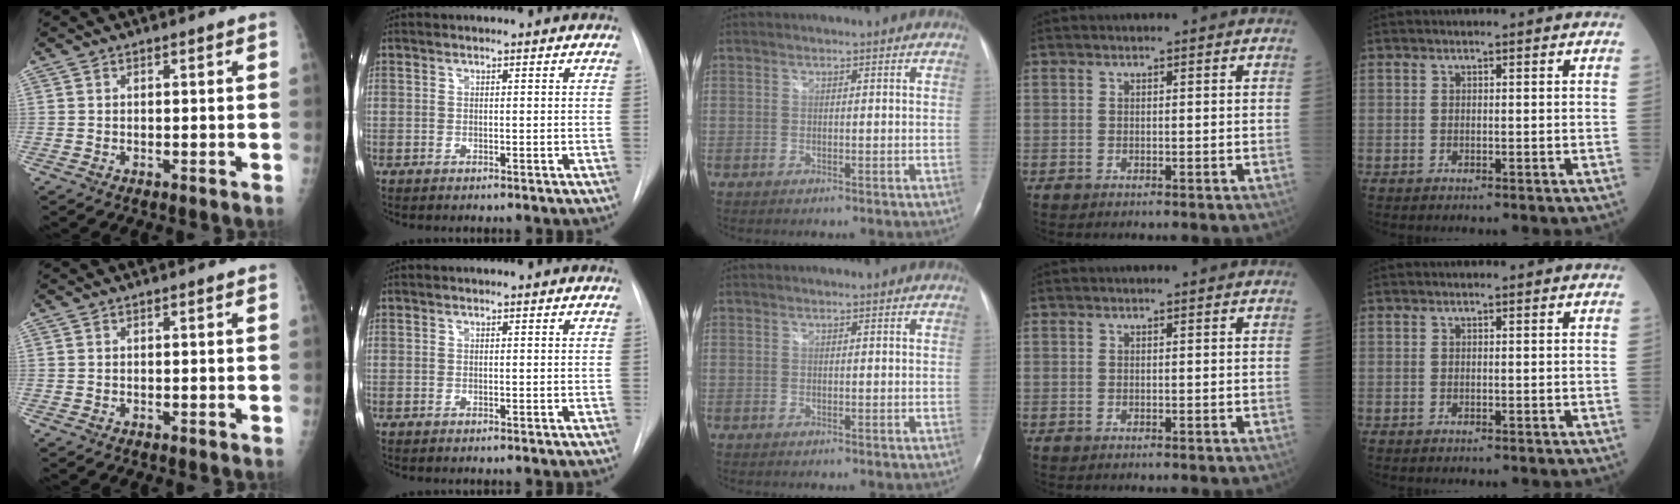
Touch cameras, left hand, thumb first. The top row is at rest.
{}